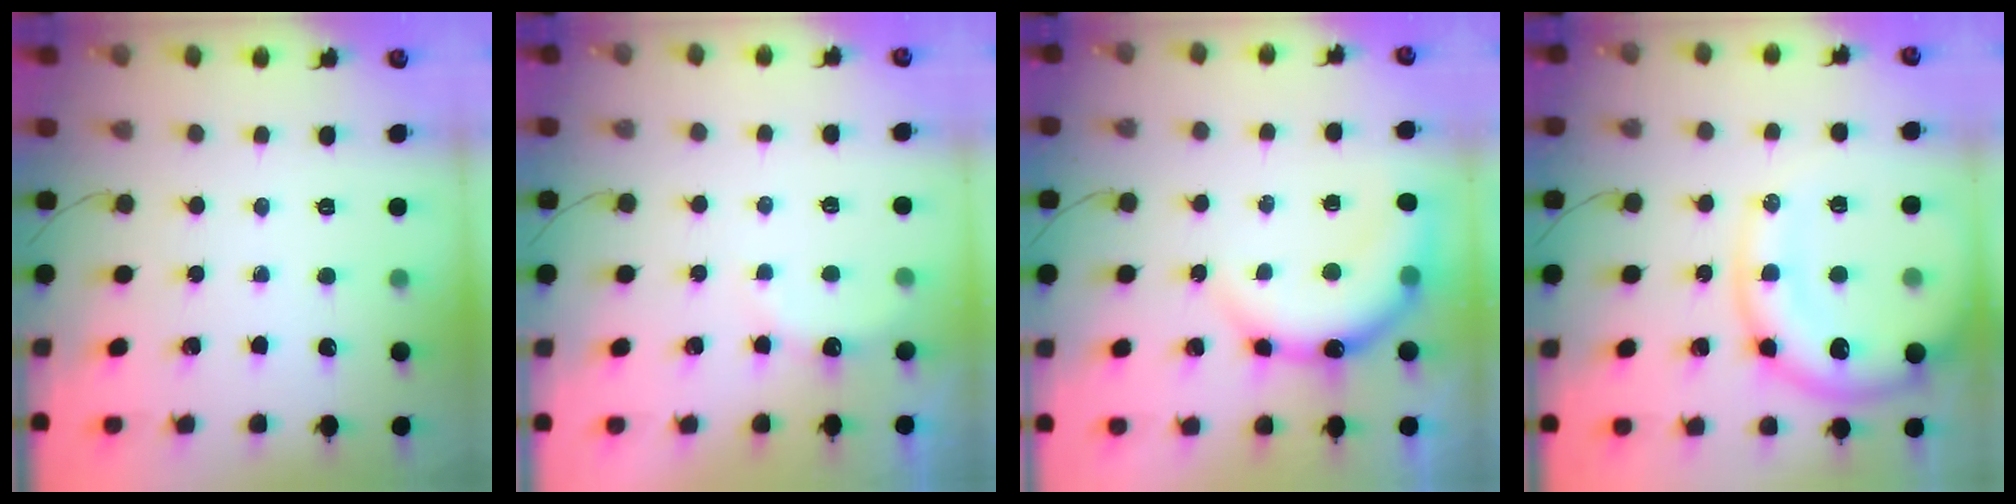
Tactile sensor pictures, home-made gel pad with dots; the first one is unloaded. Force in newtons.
{"total": 7.2, "press": 7.1, "slide": 1.1}
{"total": 10.9, "press": 10.8, "slide": 1.5}
{"total": 15.9, "press": 15.5, "slide": 3.2}